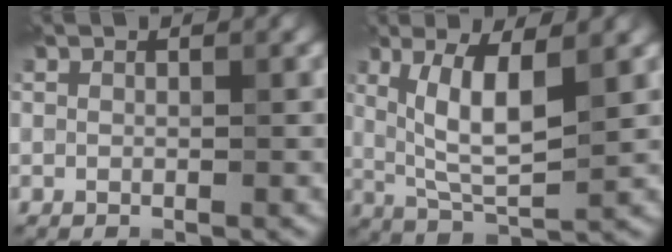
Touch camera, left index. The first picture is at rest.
{"total": 6.2, "force": [1.7, 1.8, 5.7], "torque": [-0.110, -0.009, 0.036]}